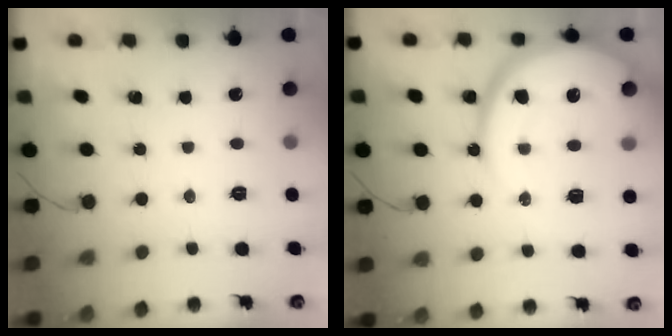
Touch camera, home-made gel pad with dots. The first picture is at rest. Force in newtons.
{"total": 18.3, "press": 18.3, "slide": 1.7}